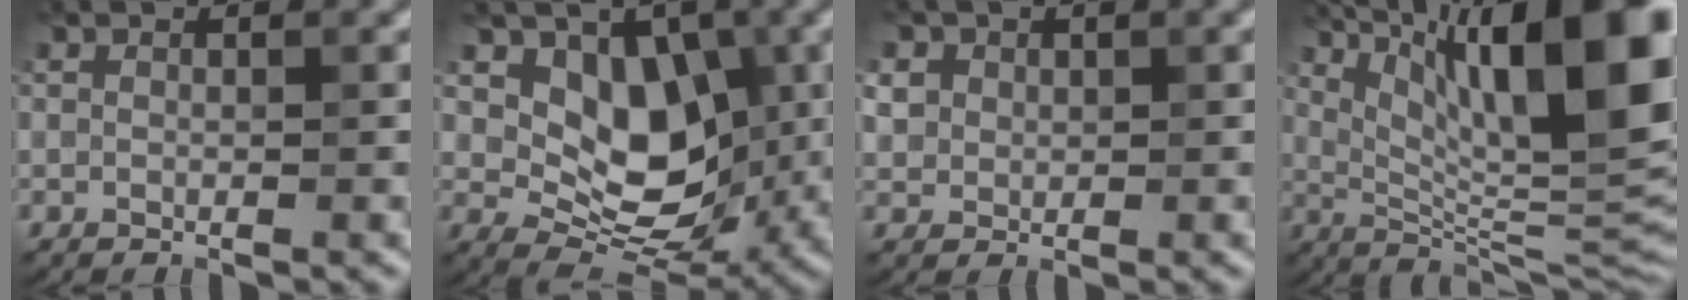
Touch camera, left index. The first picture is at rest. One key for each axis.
{"total": 5.9, "fx": 0.9, "fy": 4.5, "fz": 3.7, "tx": -0.047, "ty": -0.020, "tz": 0.011}
{"total": 1.4, "fx": 0.2, "fy": 1.2, "fz": -0.5, "tx": 0.010, "ty": -0.004, "tz": 0.003}
{"total": 16.2, "fx": 6.5, "fy": 4.6, "fz": 14.1, "tx": -0.201, "ty": 0.015, "tz": 0.119}